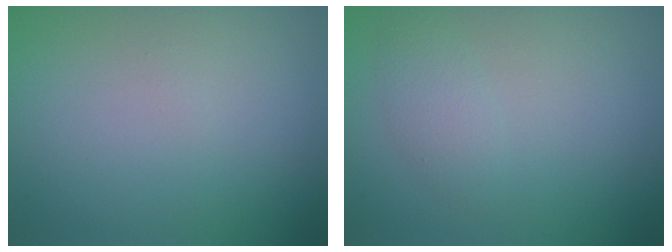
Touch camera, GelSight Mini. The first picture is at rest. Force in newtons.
{"total": 1.7, "press": 1.7, "slide": 0.1}